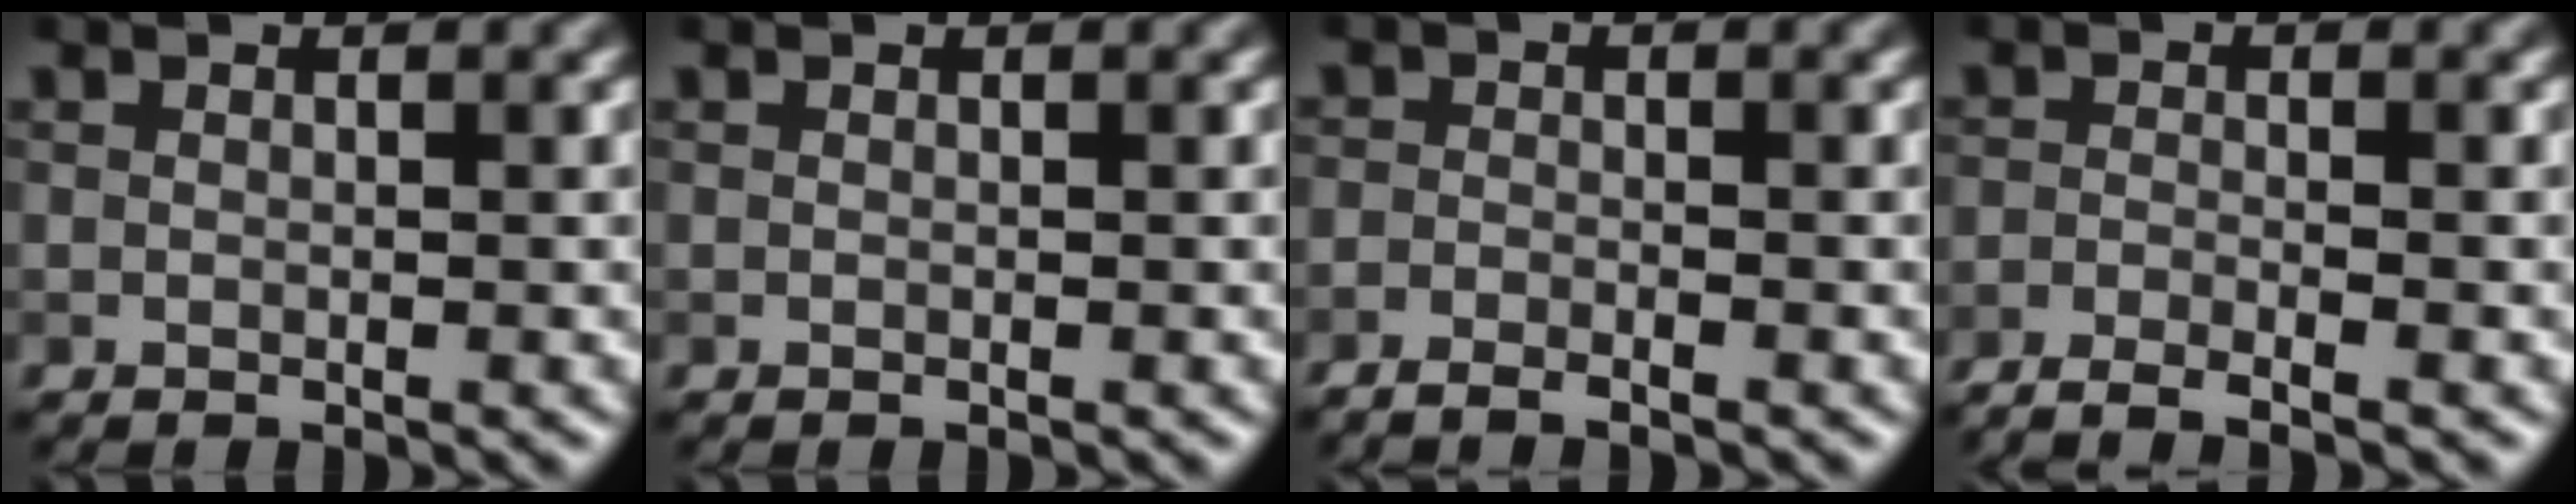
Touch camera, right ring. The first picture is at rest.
{"total": 0.0}
{"total": 2.1, "force": [-1.7, 0.5, 1.1], "torque": [-0.020, -0.002, -0.031]}
{"total": 4.0, "force": [-3.0, 0.7, 2.5], "torque": [-0.044, -0.007, -0.063]}